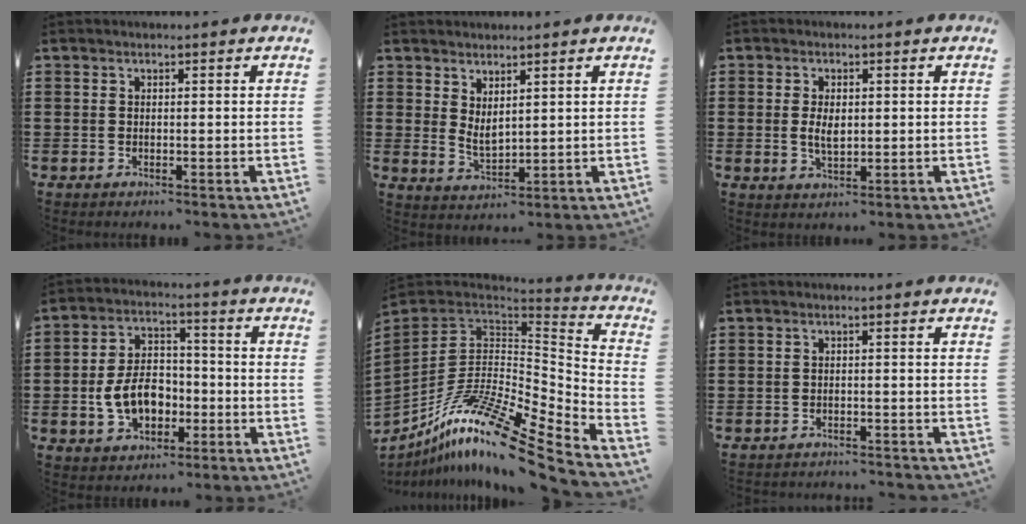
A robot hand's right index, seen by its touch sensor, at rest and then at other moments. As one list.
[{"total": 2.6, "force": [1.7, 1.2, 1.6], "torque": [-0.034, -0.001, 0.034]}, {"total": 3.5, "force": [0.2, 1.9, 3.0], "torque": [-0.060, 0.006, 0.003]}, {"total": 8.3, "force": [-2.2, 5.7, 5.7], "torque": [-0.107, 0.005, -0.044]}, {"total": 15.8, "force": [-10.3, 4.1, 11.3], "torque": [-0.228, 0.019, -0.195]}, {"total": 1.5, "force": [-1.5, 0.1, 0.0], "torque": [-0.006, 0.002, -0.033]}]